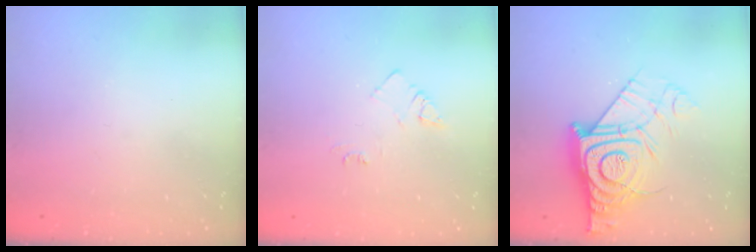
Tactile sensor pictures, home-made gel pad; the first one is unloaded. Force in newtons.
{"total": 3.8, "press": 3.8, "slide": 0.5}
{"total": 16.2, "press": 16.1, "slide": 1.3}